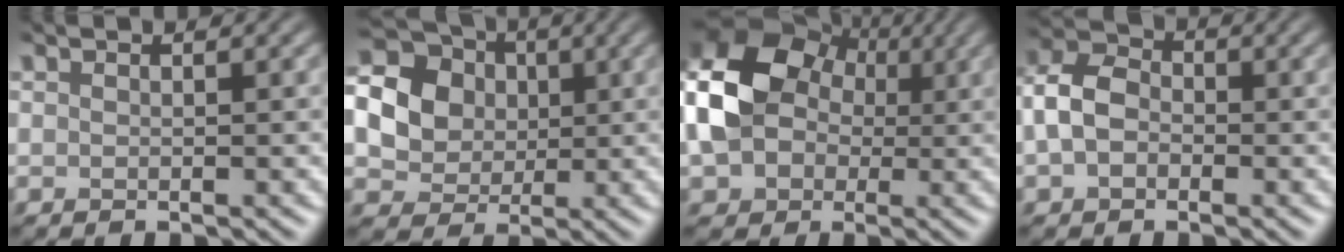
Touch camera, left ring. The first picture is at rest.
{"total": 15.0, "force": [2.6, 13.3, 6.5], "torque": [-0.155, 0.027, 0.015]}
{"total": 9.9, "force": [0.4, 7.9, 5.9], "torque": [-0.124, 0.007, -0.013]}
{"total": 4.6, "force": [-1.3, 3.4, 2.8], "torque": [-0.056, 0.006, -0.038]}